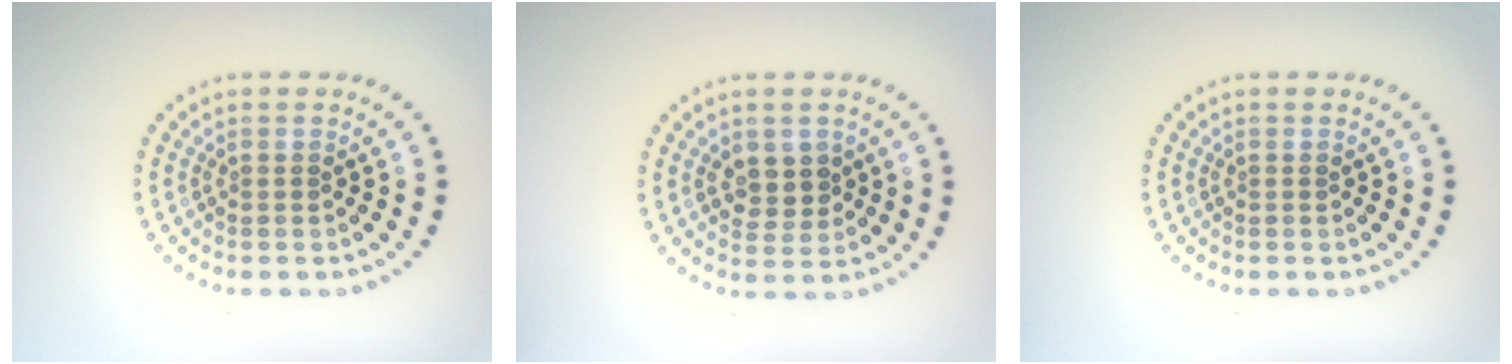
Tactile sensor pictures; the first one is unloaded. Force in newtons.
{"total": 2.6, "press": 2.6, "slide": 0.4}
{"total": 0.0}